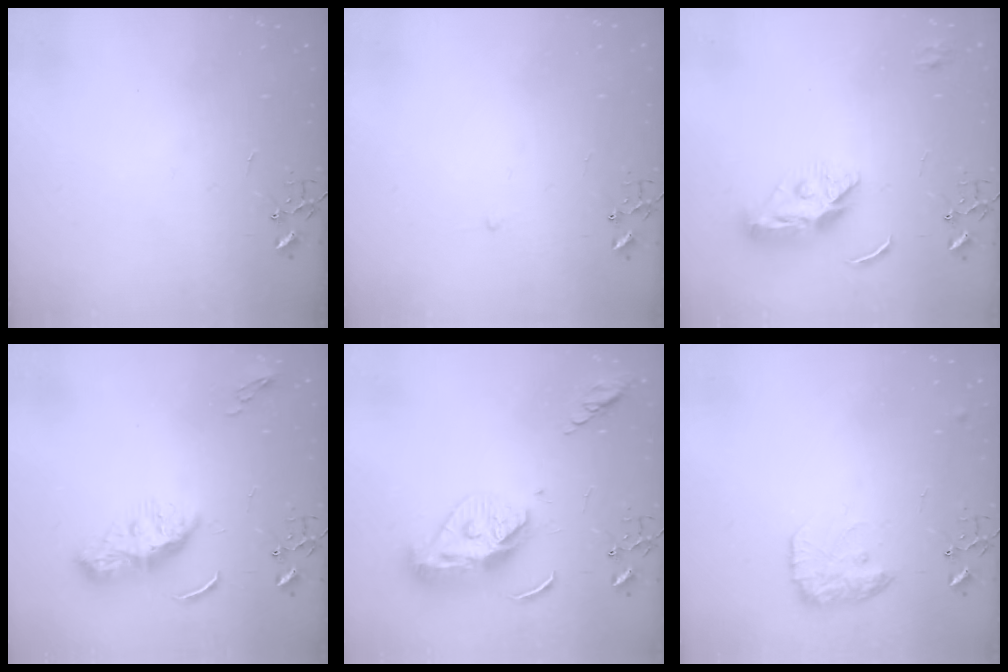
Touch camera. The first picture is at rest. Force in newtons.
{"total": 2.3, "press": 2.3, "slide": 0.3}
{"total": 11.3, "press": 11.3, "slide": 0.7}
{"total": 8.5, "press": 8.5, "slide": 0.3}
{"total": 12.7, "press": 12.7, "slide": 0.9}
{"total": 13.1, "press": 13.0, "slide": 0.7}